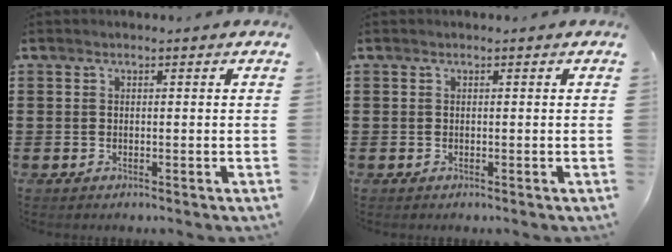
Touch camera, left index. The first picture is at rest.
{"total": 0.0}